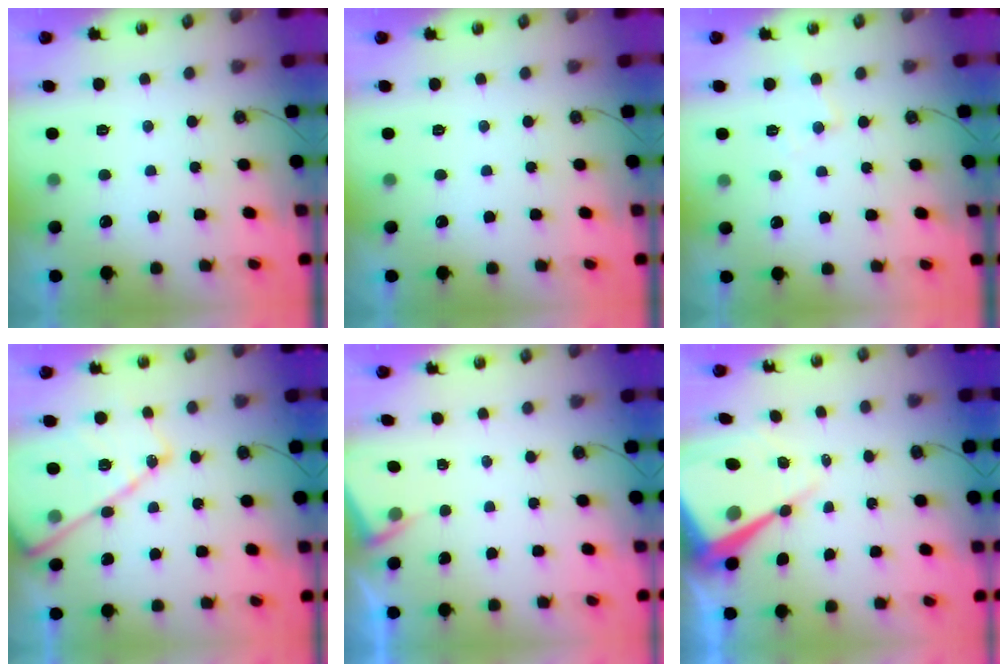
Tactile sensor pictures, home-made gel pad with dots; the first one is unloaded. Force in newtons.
{"total": 0.0}
{"total": 6.0, "press": 6.0, "slide": 0.7}
{"total": 16.6, "press": 16.6, "slide": 1.4}
{"total": 2.6, "press": 2.6, "slide": 0.4}
{"total": 14.3, "press": 14.3, "slide": 1.3}